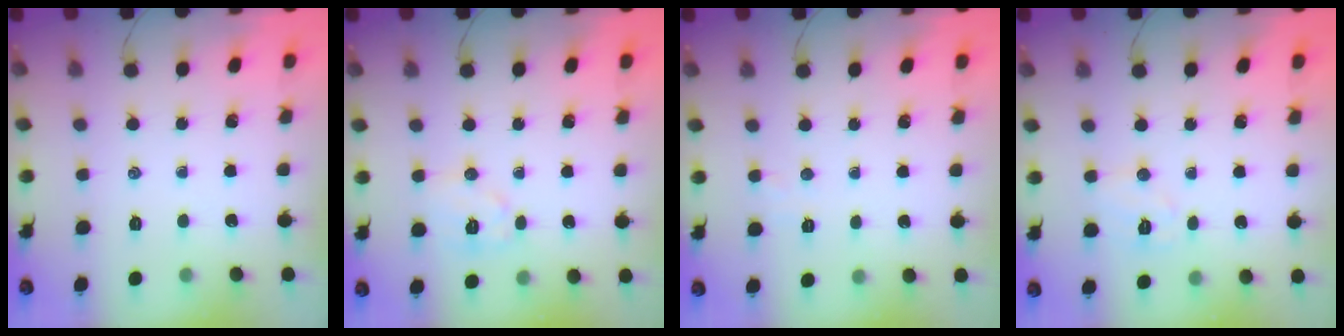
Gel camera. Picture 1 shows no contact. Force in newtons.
{"total": 6.4, "press": 6.4, "slide": 0.4}
{"total": 2.5, "press": 2.4, "slide": 0.7}
{"total": 6.0, "press": 5.9, "slide": 1.0}